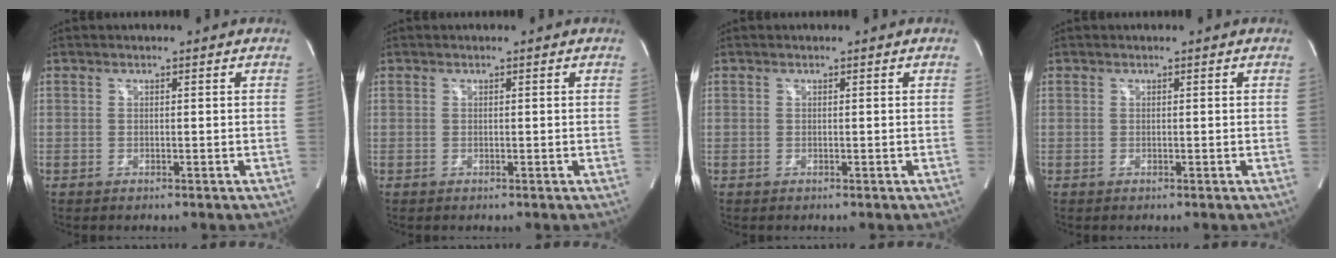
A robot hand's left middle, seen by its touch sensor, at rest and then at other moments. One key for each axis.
{"total": 0.0}
{"total": 0.0}
{"total": 0.0}